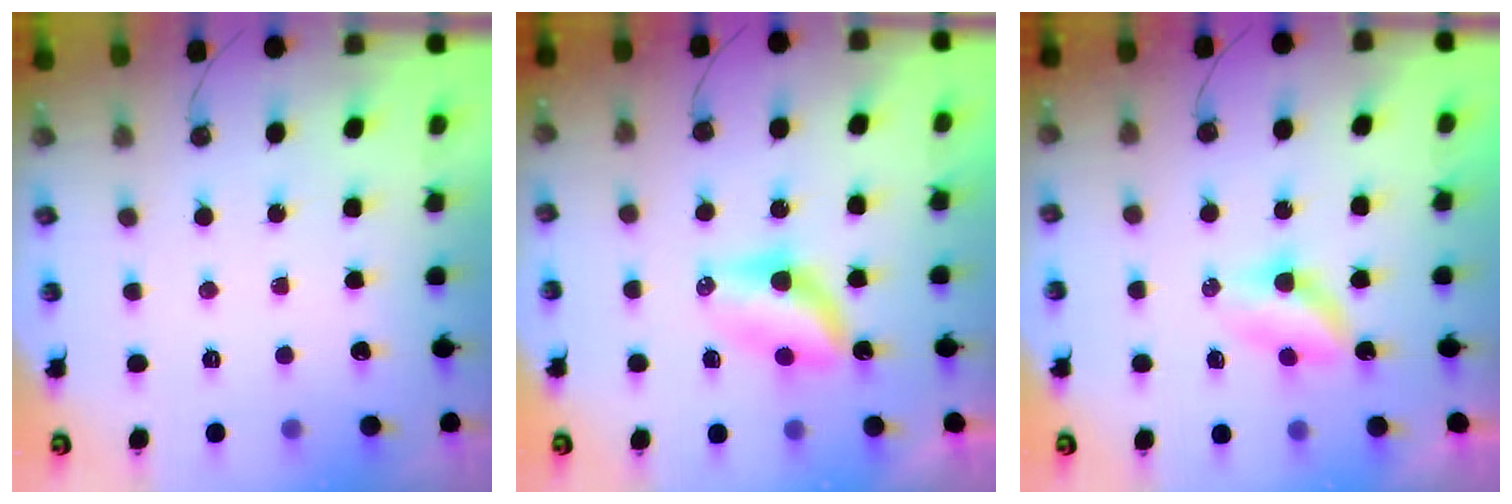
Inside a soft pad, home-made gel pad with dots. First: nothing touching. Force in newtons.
{"total": 6.0, "press": 5.9, "slide": 0.6}
{"total": 4.2, "press": 4.2, "slide": 0.3}